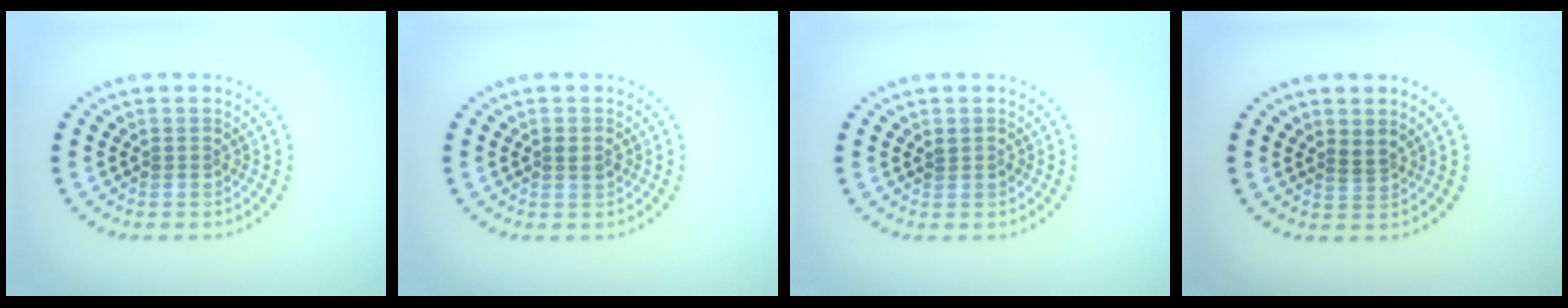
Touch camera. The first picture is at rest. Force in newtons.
{"total": 1.0, "press": 1.0, "slide": 0.2}
{"total": 0.6, "press": 0.6, "slide": 0.2}
{"total": 1.3, "press": 1.0, "slide": 0.8}